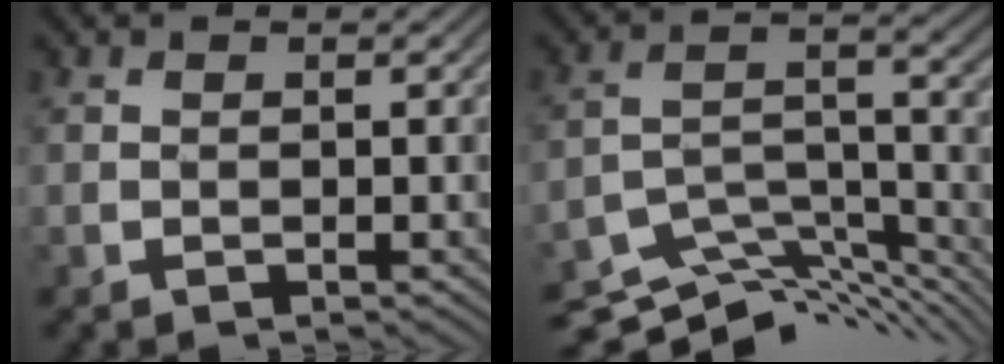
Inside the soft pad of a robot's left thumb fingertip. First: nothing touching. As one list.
[{"total": 12.4, "force": [-11.0, 3.3, 4.5], "torque": [-0.091, 0.001, -0.169]}]